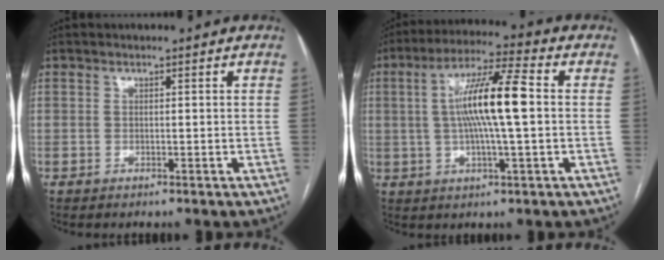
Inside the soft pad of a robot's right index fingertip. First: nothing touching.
{"total": 11.8, "force": [0.8, 0.7, 11.8], "torque": [-0.218, 0.013, 0.009]}